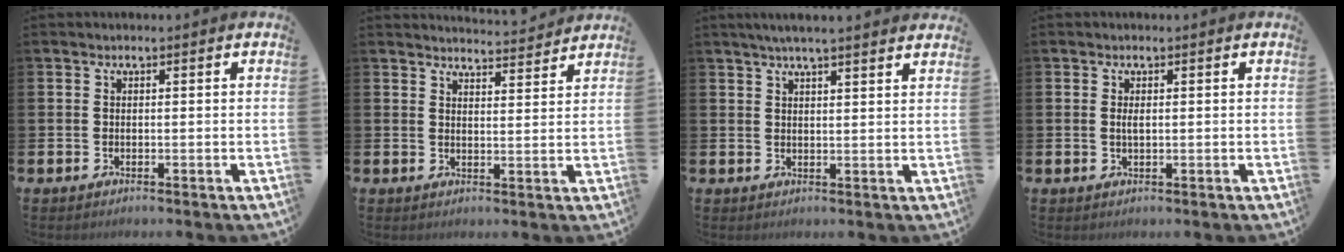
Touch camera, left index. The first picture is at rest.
{"total": 4.2, "force": [4.2, -0.1, 0.0], "torque": [0.002, -0.033, 0.072]}
{"total": 3.8, "force": [3.6, -0.3, 1.2], "torque": [-0.029, -0.009, 0.064]}
{"total": 1.0, "force": [0.2, 0.4, 0.9], "torque": [-0.020, 0.003, 0.003]}